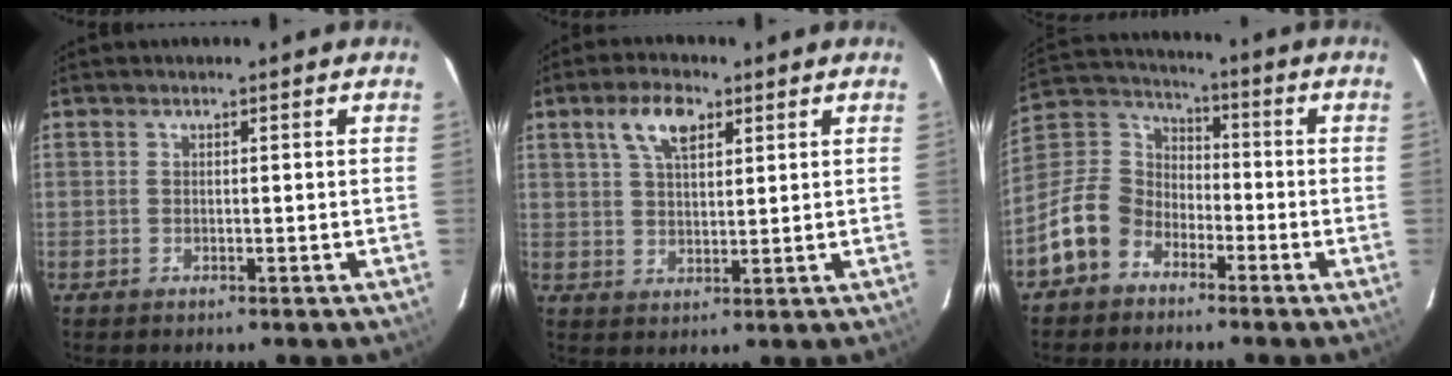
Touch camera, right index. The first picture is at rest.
{"total": 6.7, "force": [3.4, 3.0, 4.9], "torque": [-0.090, 0.014, 0.062]}
{"total": 12.1, "force": [-6.8, 8.9, 4.8], "torque": [-0.117, 0.035, -0.131]}